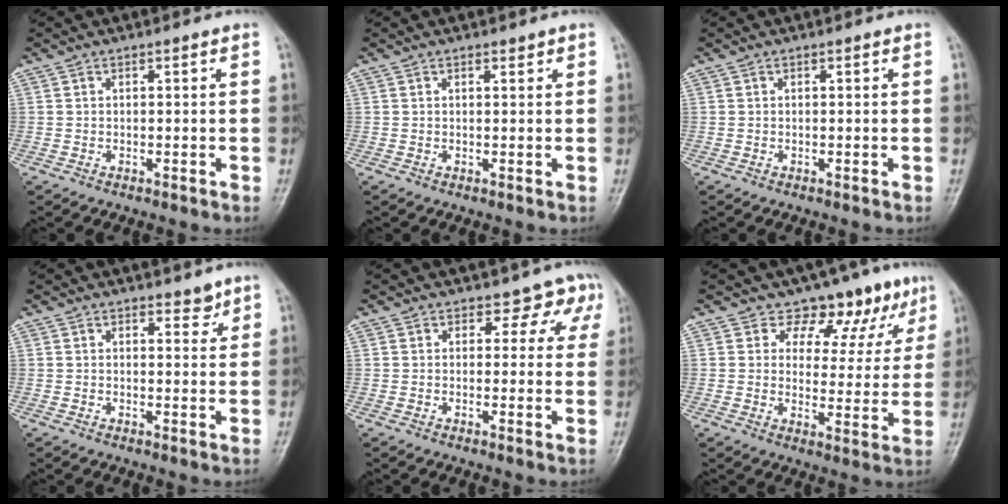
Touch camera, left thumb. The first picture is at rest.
{"total": 0.7, "force": [0.6, 0.3, 0.3], "torque": [-0.005, -0.004, 0.007]}
{"total": 0.0}
{"total": 2.3, "force": [1.8, 1.2, 0.9], "torque": [0.005, -0.012, 0.023]}
{"total": 5.3, "force": [3.9, 3.5, 0.8], "torque": [0.029, -0.020, 0.025]}
{"total": 10.9, "force": [8.0, 6.4, 3.7], "torque": [0.000, -0.044, 0.092]}